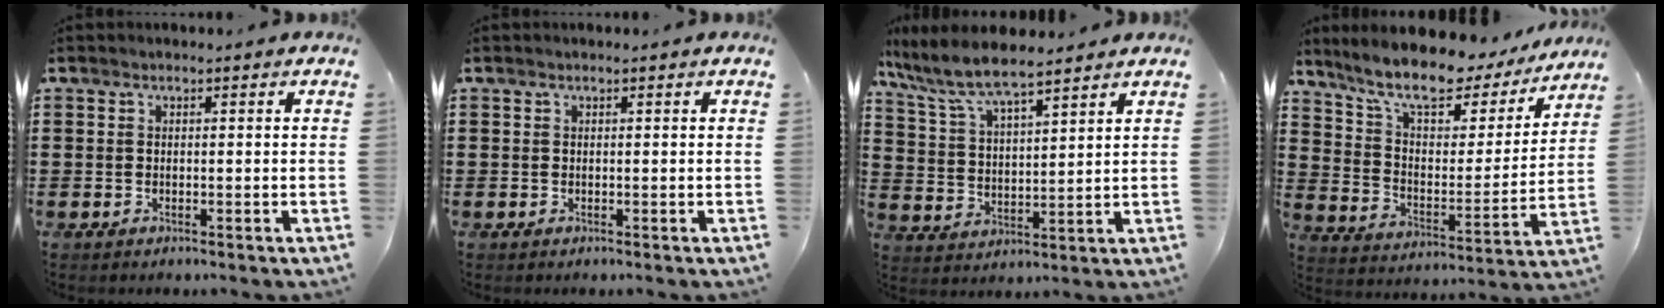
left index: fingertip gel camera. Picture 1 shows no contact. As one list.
[{"total": 0.0}, {"total": 7.1, "force": [6.3, 1.0, 3.2], "torque": [-0.087, -0.026, 0.109]}, {"total": 10.7, "force": [9.0, 2.4, 5.2], "torque": [-0.123, -0.058, 0.152]}]